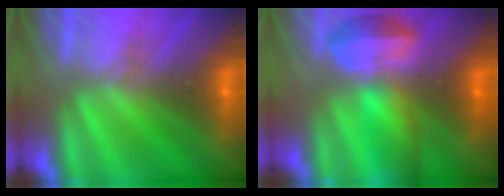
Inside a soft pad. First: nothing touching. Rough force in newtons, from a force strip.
{"total": 5.7}